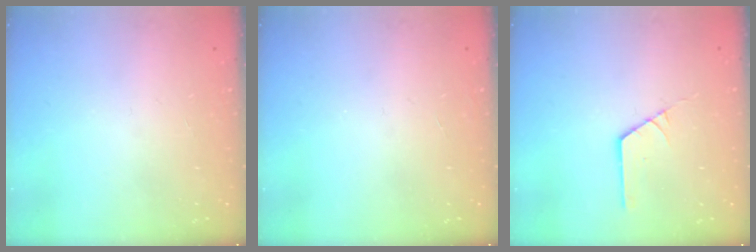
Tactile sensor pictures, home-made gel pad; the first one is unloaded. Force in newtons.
{"total": 0.0}
{"total": 1.8, "press": 1.8, "slide": 0.0}